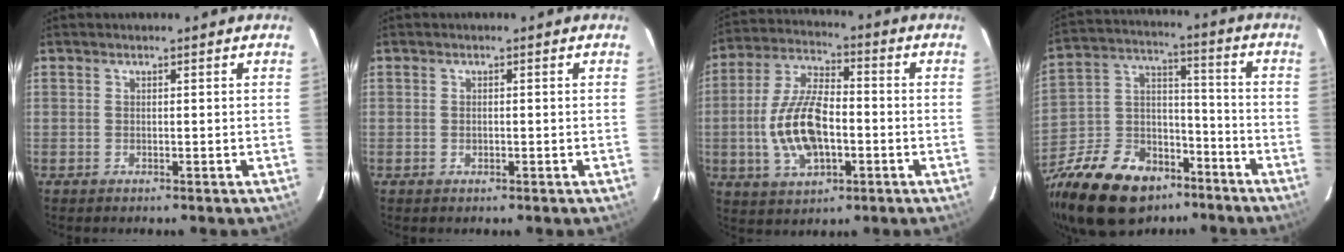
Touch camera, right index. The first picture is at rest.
{"total": 0.9, "force": [-0.2, 0.7, 0.6], "torque": [-0.011, 0.002, -0.003]}
{"total": 14.4, "force": [-2.7, 7.1, 12.2], "torque": [-0.254, 0.006, -0.045]}
{"total": 26.4, "force": [-17.8, 14.7, 12.9], "torque": [-0.296, 0.019, -0.283]}